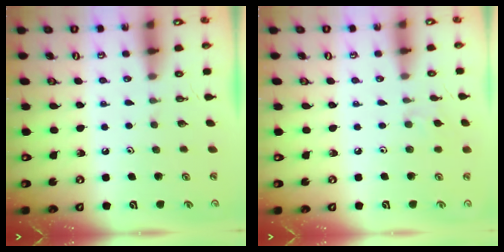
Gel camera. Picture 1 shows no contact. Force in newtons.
{"total": 2.9, "press": 2.9, "slide": 0.6}